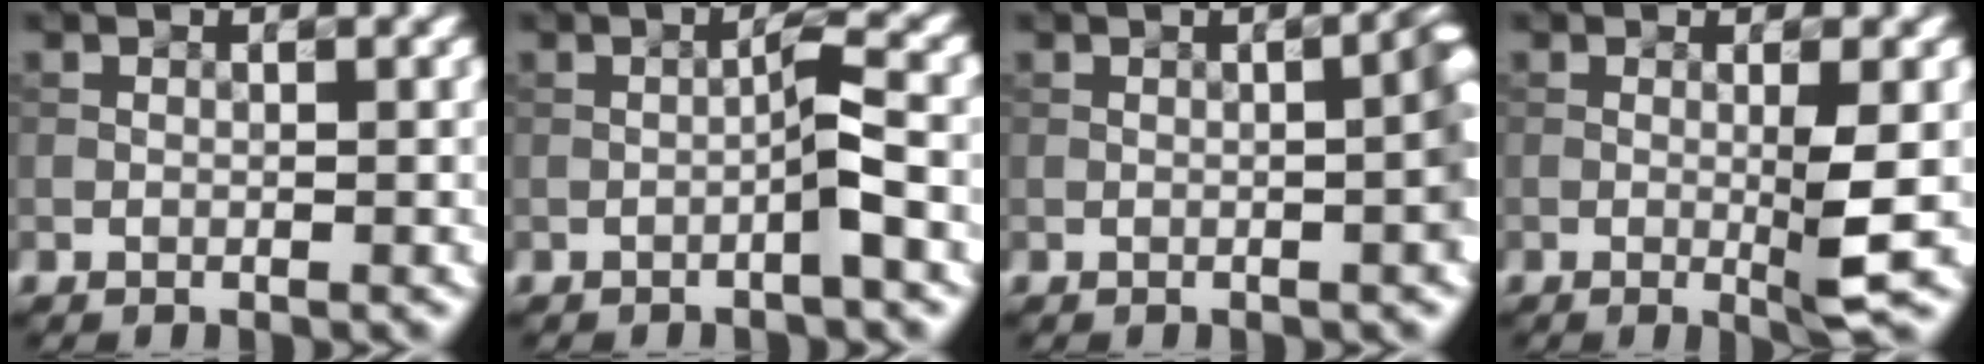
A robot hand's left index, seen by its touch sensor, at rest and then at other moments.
{"total": 2.2, "force": [-0.8, 0.0, 2.1], "torque": [-0.035, 0.014, -0.019]}
{"total": 3.8, "force": [-0.3, 0.9, 3.7], "torque": [-0.038, 0.013, -0.002]}
{"total": 3.3, "force": [-0.1, 0.4, 3.2], "torque": [-0.051, -0.008, -0.005]}